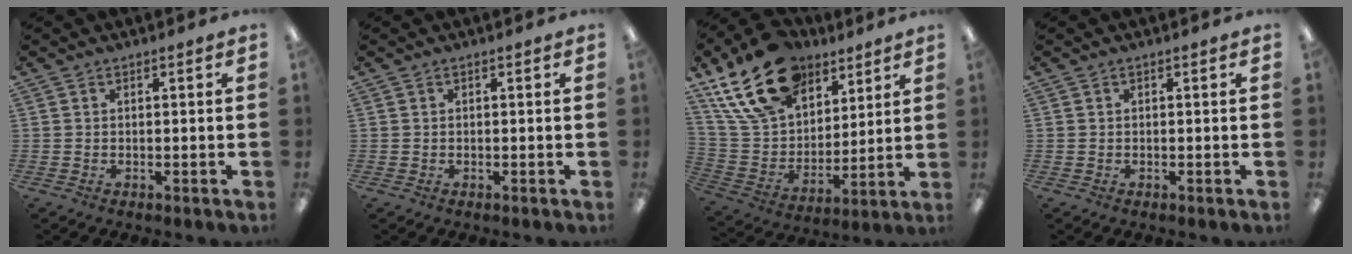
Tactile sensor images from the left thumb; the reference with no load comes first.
{"total": 0.0}
{"total": 21.9, "force": [13.6, 13.3, 10.9], "torque": [-0.208, -0.054, 0.254]}
{"total": 0.0}